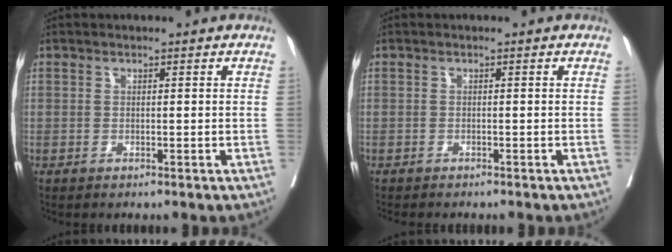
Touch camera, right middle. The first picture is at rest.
{"total": 3.3, "force": [-3.0, 0.7, 1.4], "torque": [-0.020, -0.006, -0.038]}